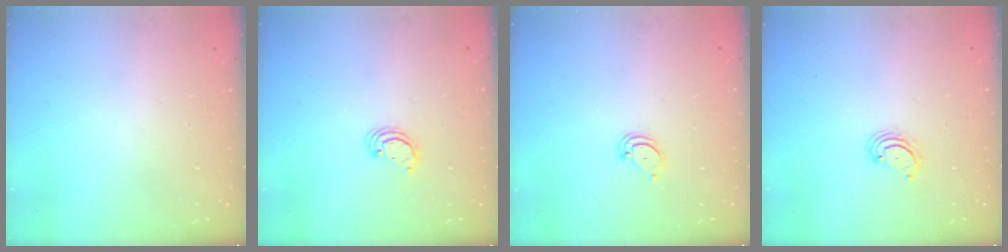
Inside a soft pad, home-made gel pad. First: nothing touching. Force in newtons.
{"total": 2.3, "press": 2.3, "slide": 0.3}
{"total": 2.7, "press": 2.7, "slide": 0.2}
{"total": 3.3, "press": 3.3, "slide": 0.6}